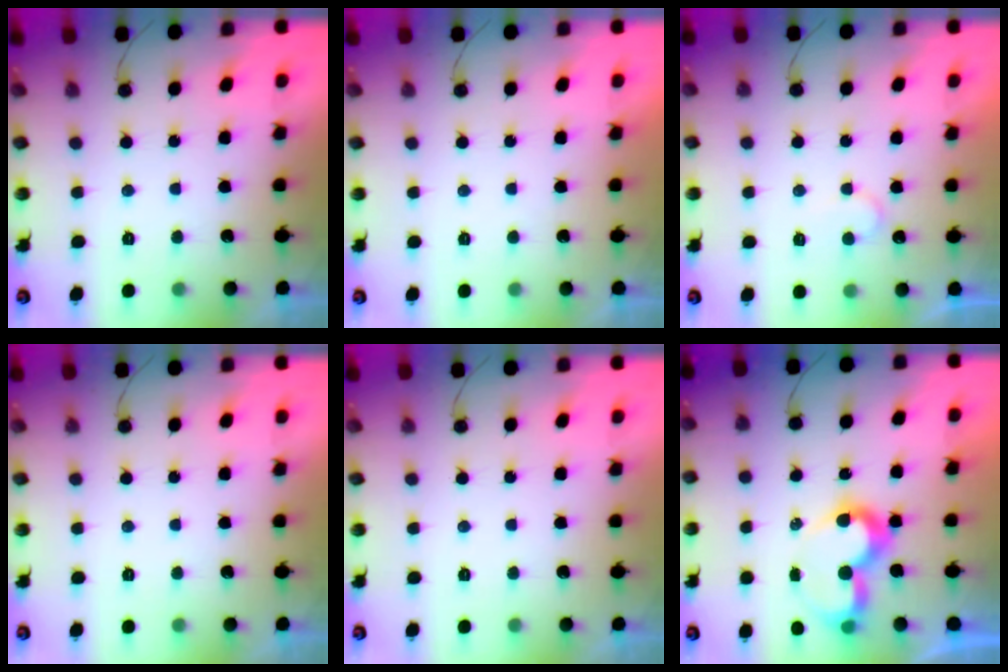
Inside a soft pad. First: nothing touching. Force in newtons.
{"total": 1.8, "press": 1.8, "slide": 0.0}
{"total": 7.0, "press": 6.9, "slide": 0.5}
{"total": 0.0}
{"total": 0.0}
{"total": 8.9, "press": 8.9, "slide": 0.8}